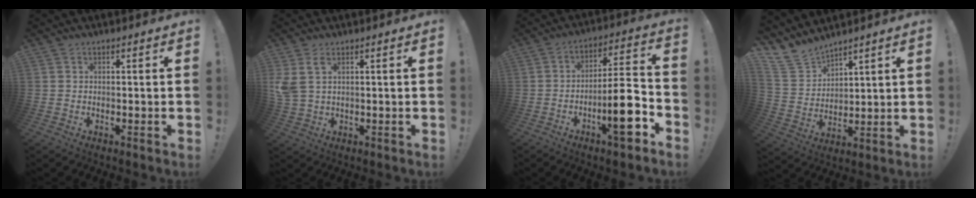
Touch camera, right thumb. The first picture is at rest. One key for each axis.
{"total": 5.2, "fx": 2.0, "fy": 2.5, "fz": 4.1, "tx": -0.082, "ty": -0.011, "tz": 0.040}
{"total": 14.6, "fx": -6.2, "fy": 3.7, "fz": 12.7, "tx": -0.188, "ty": 0.029, "tz": -0.101}
{"total": 8.4, "fx": 7.2, "fy": 4.3, "fz": 0.2, "tx": -0.019, "ty": -0.064, "tz": 0.143}